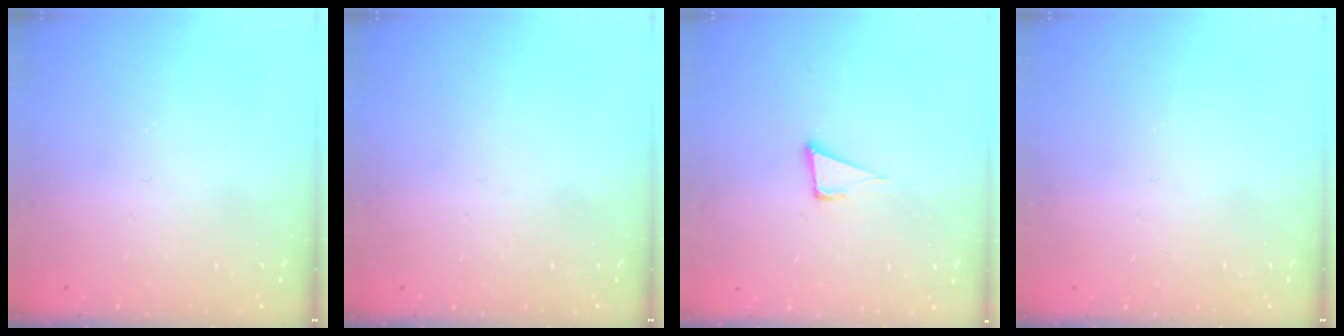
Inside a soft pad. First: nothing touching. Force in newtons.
{"total": 0.0}
{"total": 5.2, "press": 4.2, "slide": 3.1}
{"total": 0.0}